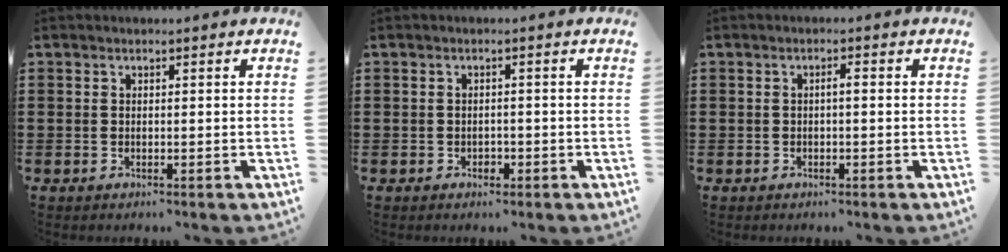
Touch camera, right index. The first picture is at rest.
{"total": 0.9, "force": [-0.6, 0.6, 0.3], "torque": [-0.009, -0.001, -0.012]}
{"total": 1.0, "force": [-0.2, 0.2, 1.0], "torque": [-0.019, 0.000, -0.004]}